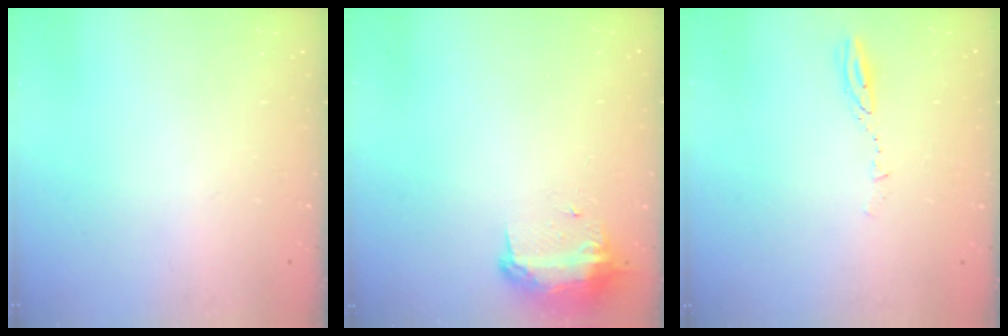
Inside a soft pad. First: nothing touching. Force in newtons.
{"total": 9.4, "press": 9.4, "slide": 0.7}
{"total": 3.3, "press": 3.3, "slide": 0.3}